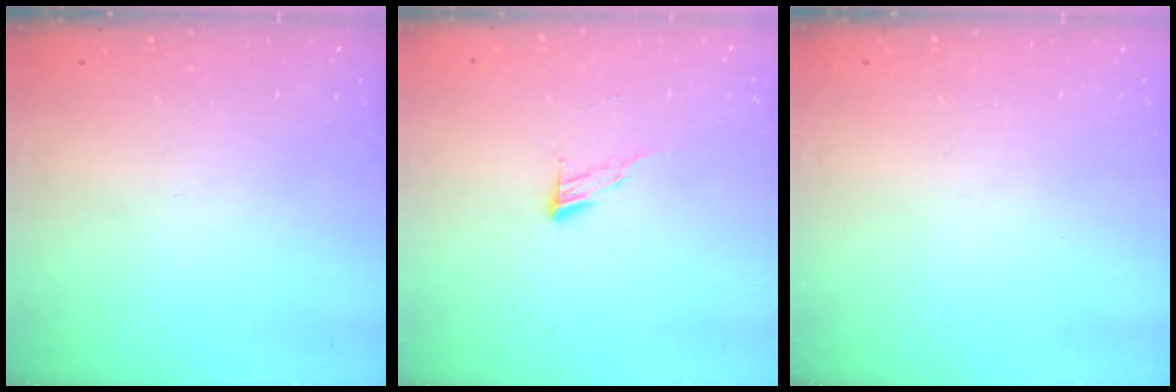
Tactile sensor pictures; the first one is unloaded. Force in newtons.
{"total": 5.6, "press": 5.6, "slide": 0.4}
{"total": 0.0}